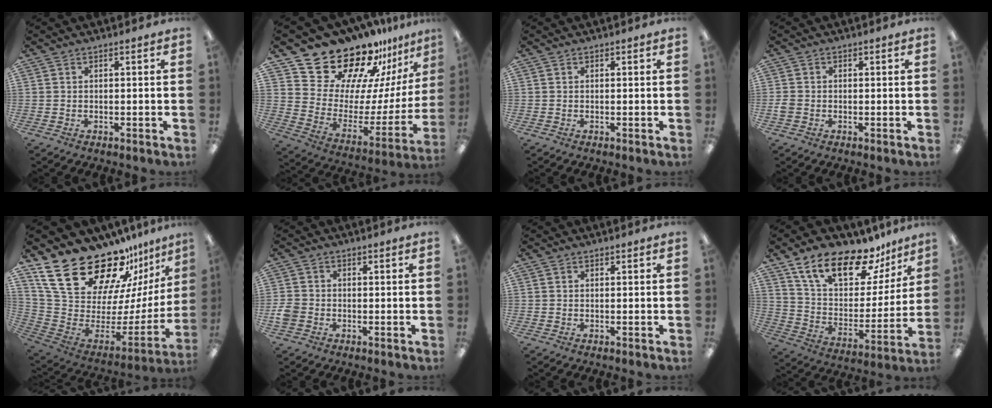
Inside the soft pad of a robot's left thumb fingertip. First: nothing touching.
{"total": 22.0, "force": [19.2, 9.0, 5.8], "torque": [-0.100, -0.152, 0.349]}
{"total": 0.0}
{"total": 2.0, "force": [-0.5, 1.7, 0.9], "torque": [-0.013, 0.005, -0.010]}
{"total": 28.5, "force": [20.7, 12.0, 15.6], "torque": [-0.258, -0.148, 0.386]}
{"total": 3.7, "force": [-1.2, 3.2, 1.6], "torque": [-0.030, 0.008, -0.022]}
{"total": 0.0}
{"total": 19.2, "force": [13.7, 8.6, 10.3], "torque": [-0.178, -0.083, 0.241]}